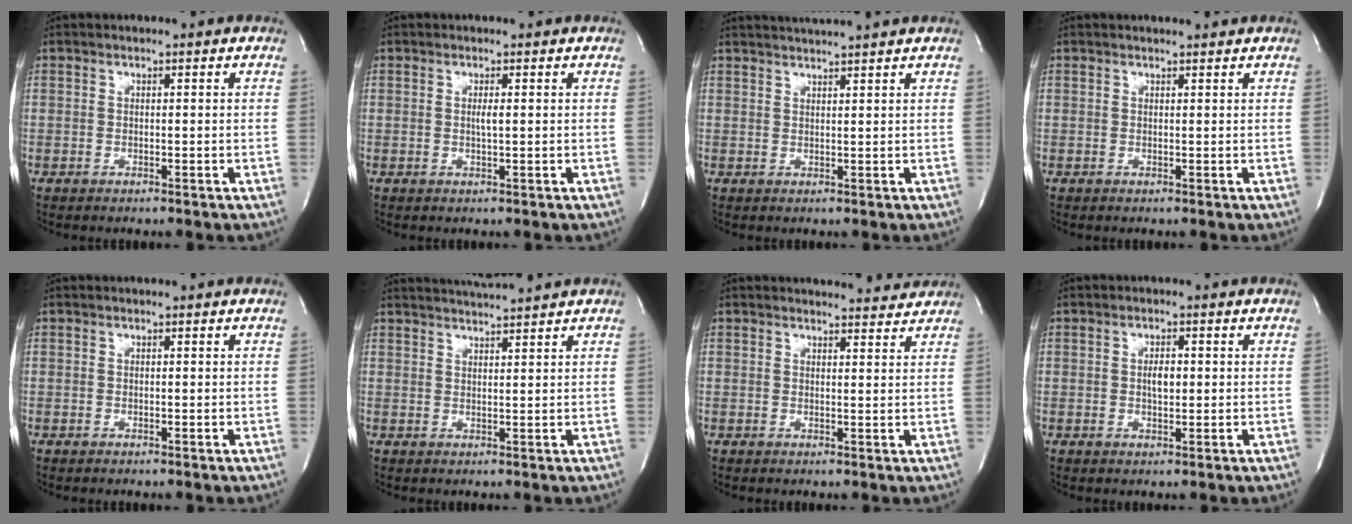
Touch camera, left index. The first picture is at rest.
{"total": 1.1, "force": [0.0, 0.0, 1.1], "torque": [-0.025, -0.004, 0.000]}
{"total": 4.8, "force": [4.4, -1.2, 1.5], "torque": [-0.022, 0.012, 0.065]}
{"total": 1.0, "force": [0.9, 0.0, 0.2], "torque": [-0.007, 0.000, 0.015]}
{"total": 0.0}
{"total": 5.1, "force": [4.7, -1.3, 1.3], "torque": [-0.024, 0.005, 0.074]}
{"total": 4.7, "force": [4.7, 0.6, 0.3], "torque": [-0.007, -0.007, 0.045]}
{"total": 2.4, "force": [0.0, 1.0, 2.2], "torque": [-0.038, -0.002, 0.000]}